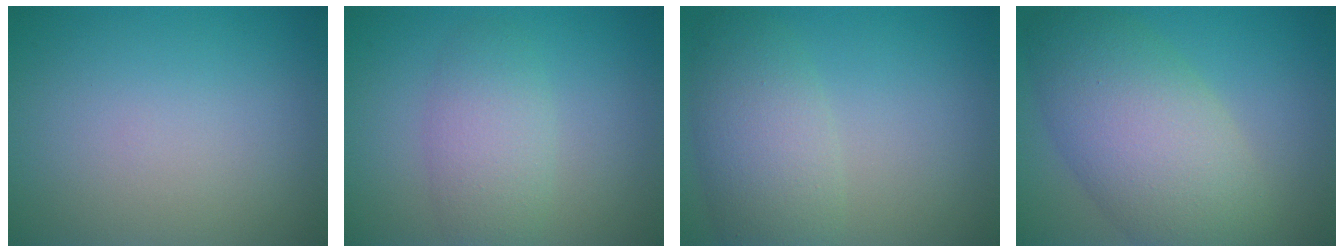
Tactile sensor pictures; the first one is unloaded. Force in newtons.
{"total": 3.4, "press": 3.4, "slide": 0.1}
{"total": 5.2, "press": 5.2, "slide": 0.3}
{"total": 8.9, "press": 8.9, "slide": 0.6}